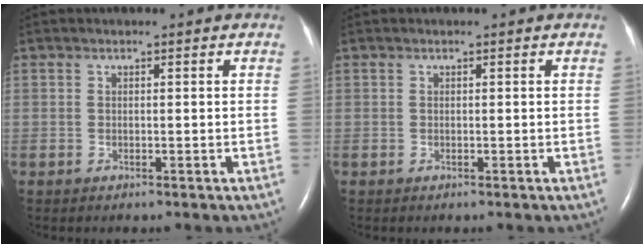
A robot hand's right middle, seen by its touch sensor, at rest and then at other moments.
{"total": 0.0}